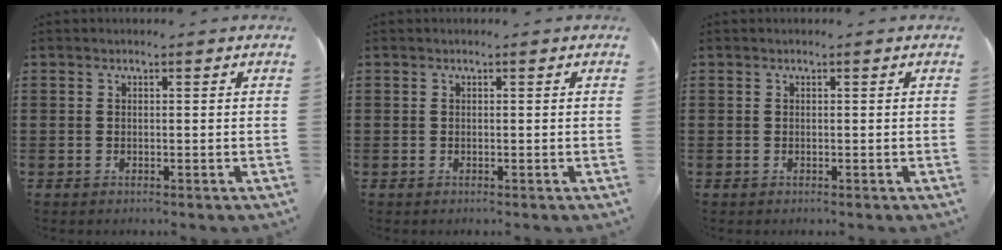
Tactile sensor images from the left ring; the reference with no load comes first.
{"total": 0.0}
{"total": 0.0}